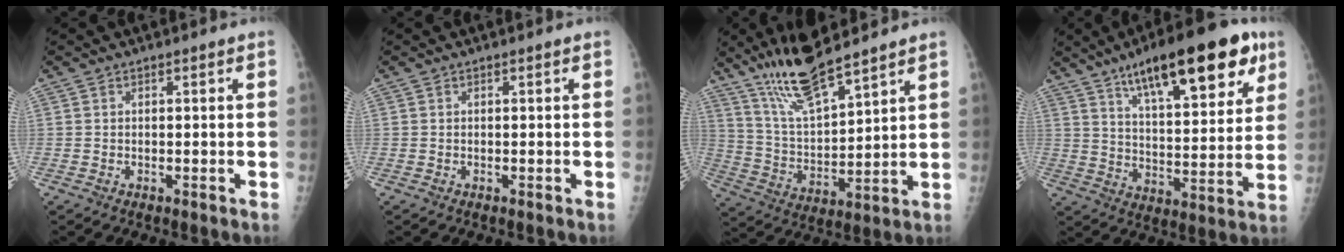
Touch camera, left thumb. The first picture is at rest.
{"total": 0.0}
{"total": 13.6, "force": [10.8, 2.4, 7.9], "torque": [-0.139, -0.059, 0.213]}
{"total": 22.8, "force": [12.8, 7.4, 17.4], "torque": [-0.230, -0.034, 0.199]}